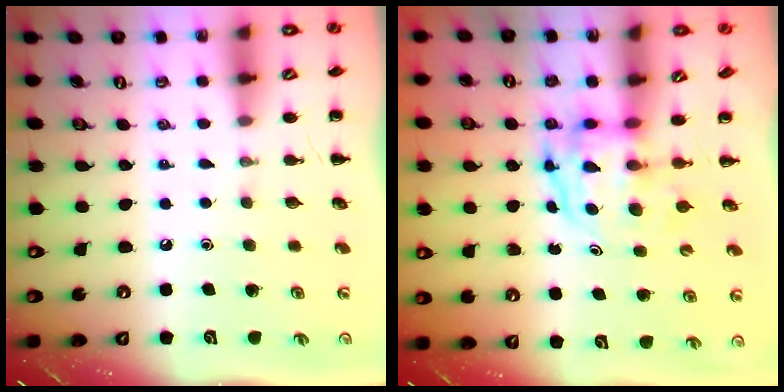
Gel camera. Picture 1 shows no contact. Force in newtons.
{"total": 3.9, "press": 3.9, "slide": 0.7}